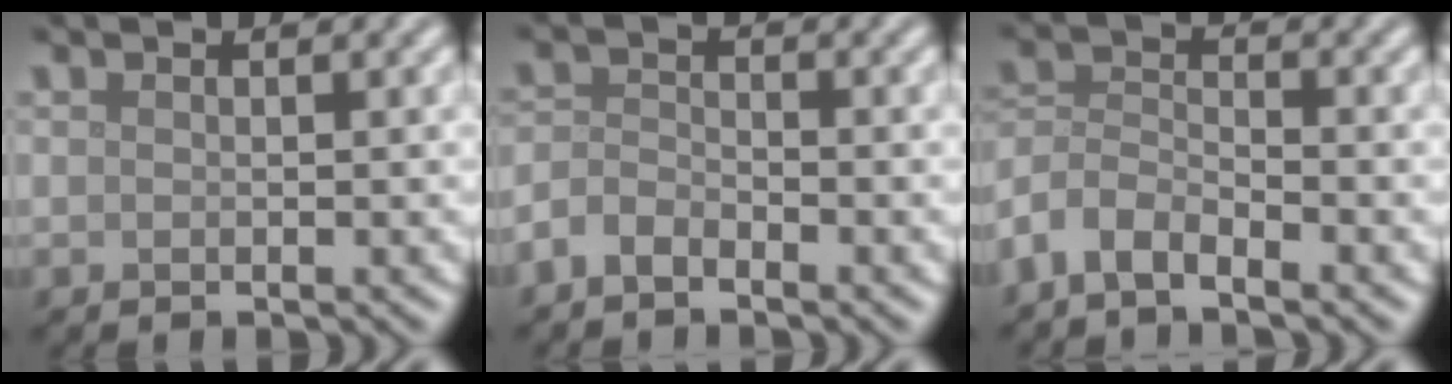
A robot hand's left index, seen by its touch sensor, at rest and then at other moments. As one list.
[{"total": 2.2, "force": [-1.6, 0.9, 1.1], "torque": [-0.023, 0.003, -0.042]}, {"total": 3.6, "force": [-2.7, 1.3, 1.8], "torque": [-0.037, 0.000, -0.067]}]